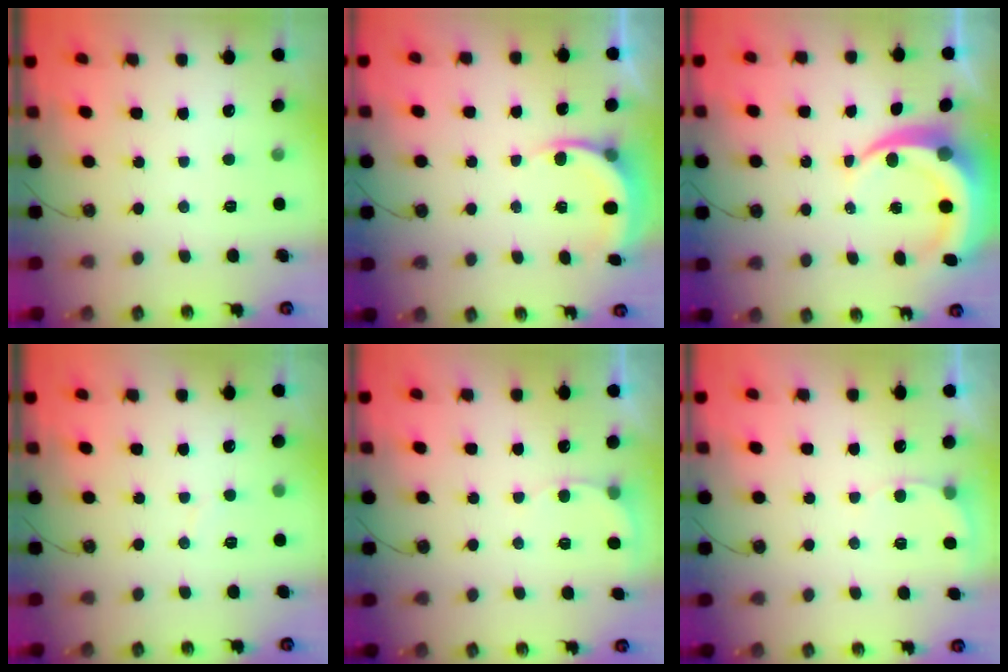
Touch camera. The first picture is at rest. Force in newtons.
{"total": 5.9, "press": 5.8, "slide": 1.4}
{"total": 9.2, "press": 9.1, "slide": 1.2}
{"total": 4.2, "press": 4.2, "slide": 0.2}
{"total": 4.5, "press": 4.4, "slide": 1.0}
{"total": 4.5, "press": 4.4, "slide": 1.0}